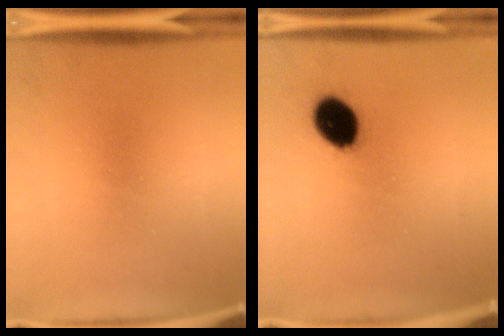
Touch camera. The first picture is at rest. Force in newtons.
{"total": 9.8}